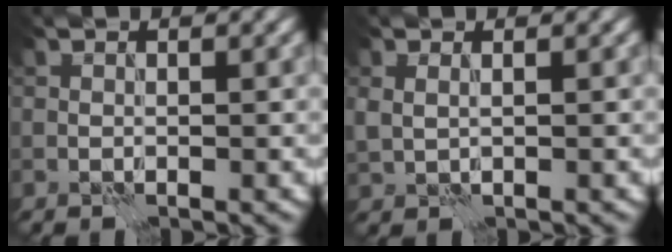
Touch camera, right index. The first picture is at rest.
{"total": 1.1, "force": [0.3, 0.6, 0.8], "torque": [-0.019, -0.002, 0.011]}